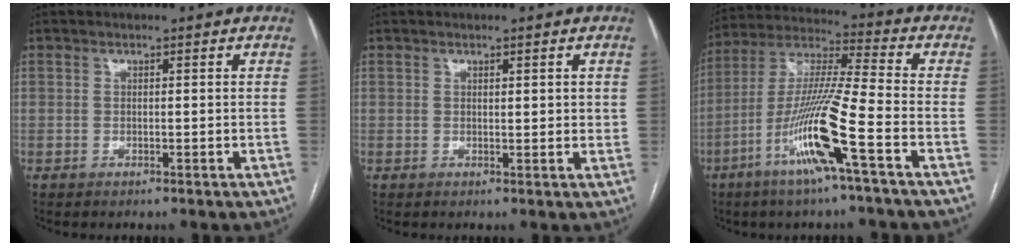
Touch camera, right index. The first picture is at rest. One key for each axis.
{"total": 1.5, "fx": 0.6, "fy": 0.5, "fz": 1.2, "tx": -0.014, "ty": -0.002, "tz": 0.007}
{"total": 14.8, "fx": -6.5, "fy": -0.8, "fz": 13.3, "tx": -0.271, "ty": -0.011, "tz": -0.128}